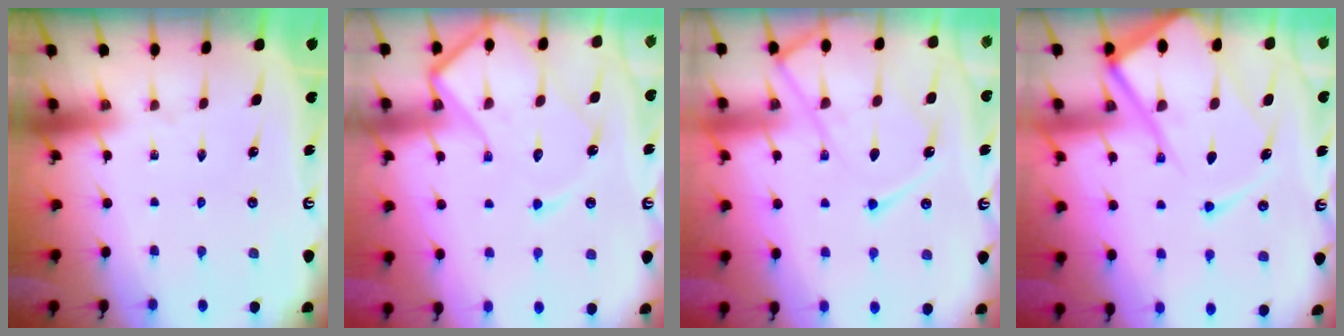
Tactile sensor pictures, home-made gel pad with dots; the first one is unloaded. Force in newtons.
{"total": 14.7, "press": 14.6, "slide": 1.4}
{"total": 14.1, "press": 14.0, "slide": 1.4}
{"total": 18.5, "press": 18.3, "slide": 2.1}